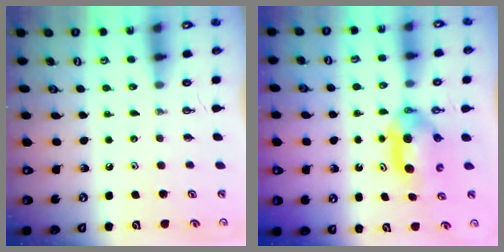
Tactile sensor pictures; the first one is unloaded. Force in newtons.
{"total": 6.5, "press": 5.8, "slide": 3.0}